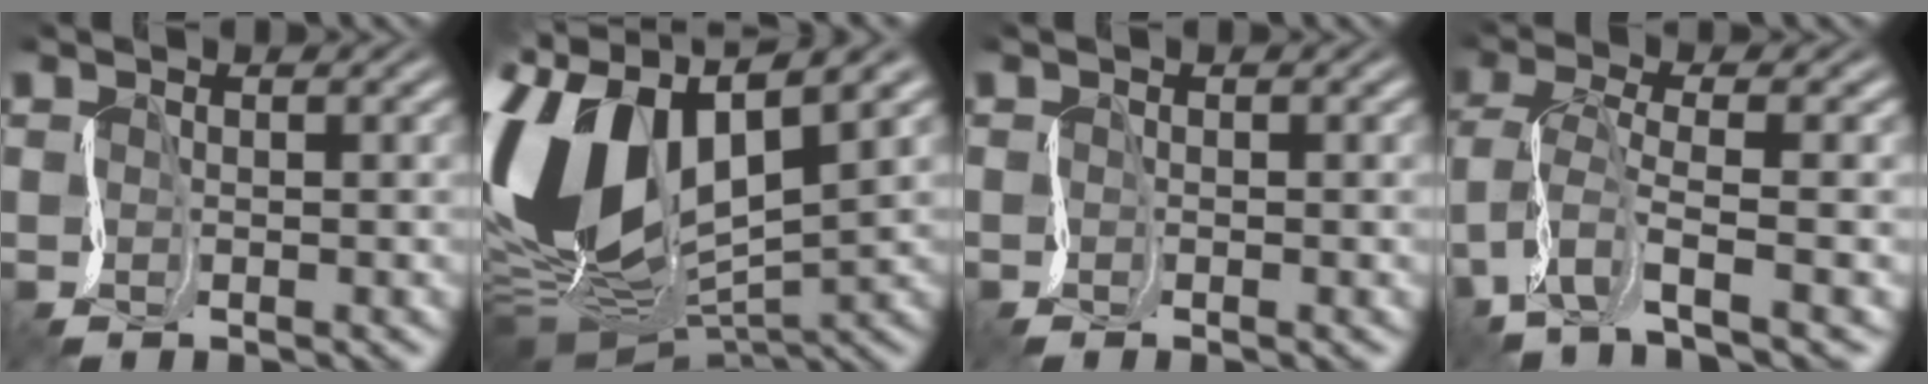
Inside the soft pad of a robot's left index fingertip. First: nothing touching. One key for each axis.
{"total": 14.2, "fx": 2.0, "fy": 8.3, "fz": 11.3, "tx": -0.258, "ty": 0.011, "tz": 0.030}
{"total": 1.3, "fx": -0.4, "fy": 0.3, "fz": 1.2, "tx": -0.010, "ty": -0.002, "tz": -0.007}
{"total": 4.9, "fx": -1.3, "fy": 1.6, "fz": 4.5, "tx": -0.101, "ty": 0.001, "tz": -0.041}